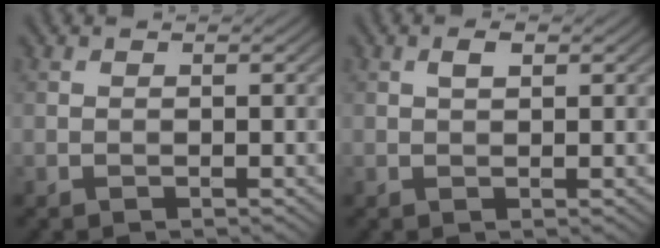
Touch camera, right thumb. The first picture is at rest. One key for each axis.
{"total": 1.5, "fx": 0.6, "fy": 0.6, "fz": 1.2, "tx": -0.024, "ty": 0.001, "tz": 0.009}